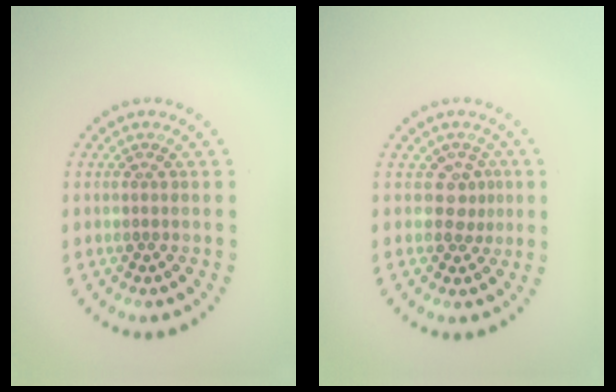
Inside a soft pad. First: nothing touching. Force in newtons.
{"total": 1.8, "press": 1.3, "slide": 1.2}